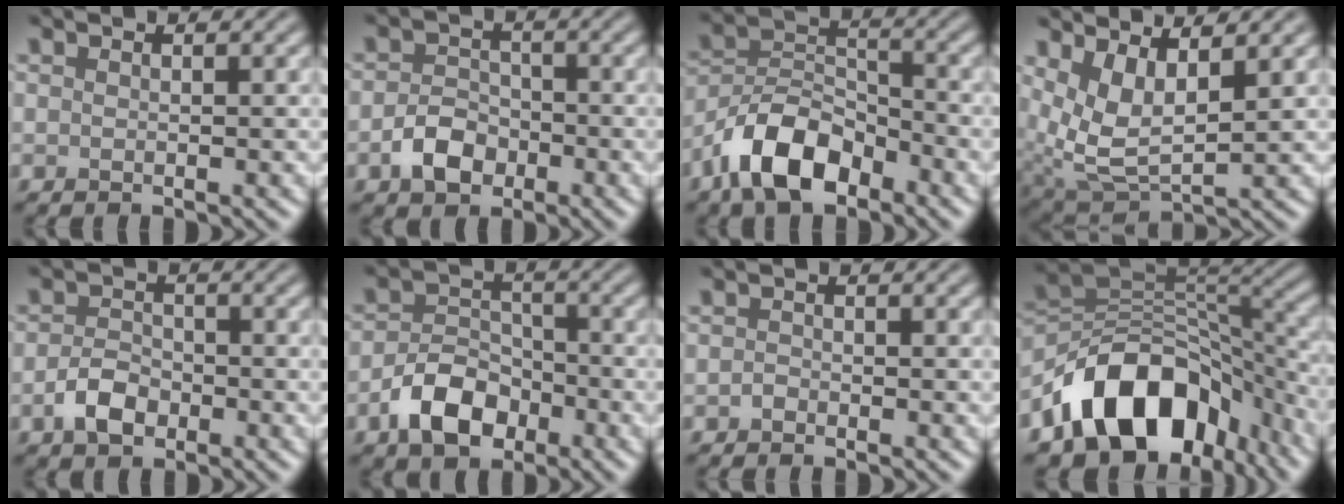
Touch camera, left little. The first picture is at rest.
{"total": 3.3, "force": [-1.7, 2.3, 1.7], "torque": [-0.027, 0.005, -0.036]}
{"total": 7.6, "force": [-4.7, 3.9, 4.6], "torque": [-0.077, 0.006, -0.100]}
{"total": 5.3, "force": [2.3, 2.4, 4.1], "torque": [-0.097, -0.014, 0.055]}
{"total": 3.0, "force": [-1.5, 1.9, 1.8], "torque": [-0.033, 0.003, -0.032]}
{"total": 5.1, "force": [-2.8, 3.2, 2.9], "torque": [-0.050, 0.002, -0.056]}
{"total": 0.6, "force": [-0.5, 0.4, 0.2], "torque": [-0.004, -0.001, -0.010]}
{"total": 12.3, "force": [-6.7, 7.8, 6.7], "torque": [-0.097, 0.005, -0.123]}